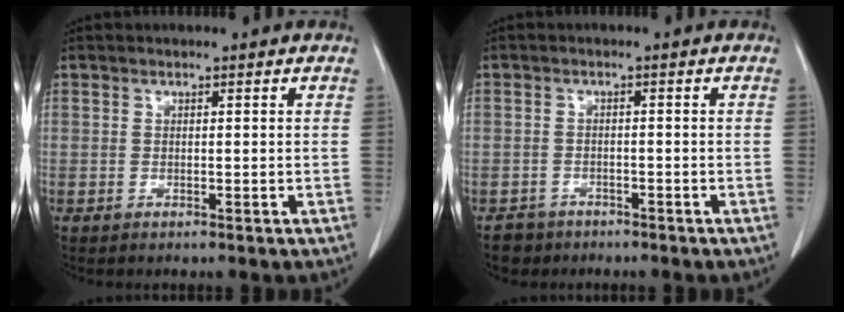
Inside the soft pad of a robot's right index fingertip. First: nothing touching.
{"total": 2.8, "force": [-1.8, 2.1, -0.4], "torque": [0.000, 0.008, -0.033]}